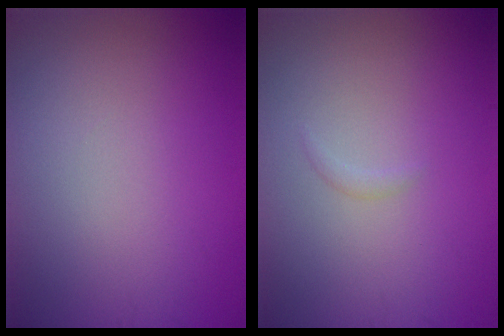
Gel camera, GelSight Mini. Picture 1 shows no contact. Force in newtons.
{"total": 0.5, "press": 0.5, "slide": 0.0}